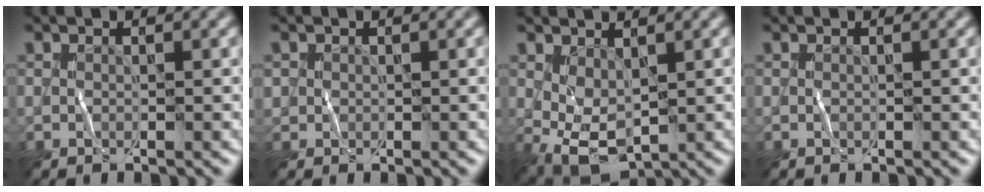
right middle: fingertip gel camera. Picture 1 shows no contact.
{"total": 0.9, "force": [0.3, 0.8, -0.2], "torque": [0.009, 0.000, -0.001]}
{"total": 3.1, "force": [0.5, 1.9, 2.4], "torque": [-0.062, -0.007, 0.015]}
{"total": 0.0}